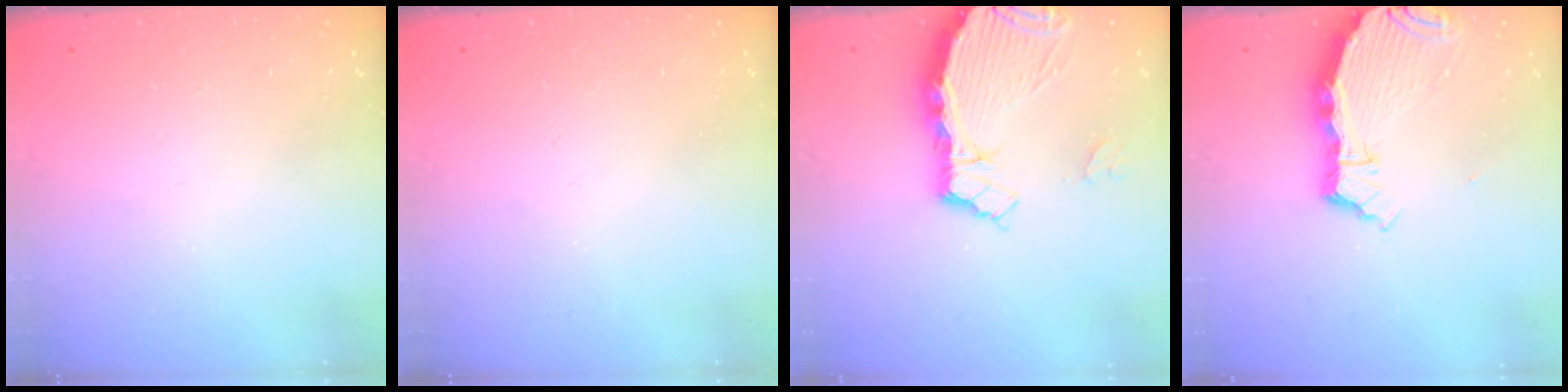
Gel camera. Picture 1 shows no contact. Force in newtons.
{"total": 0.0}
{"total": 6.4, "press": 6.4, "slide": 0.8}
{"total": 6.6, "press": 6.4, "slide": 1.8}